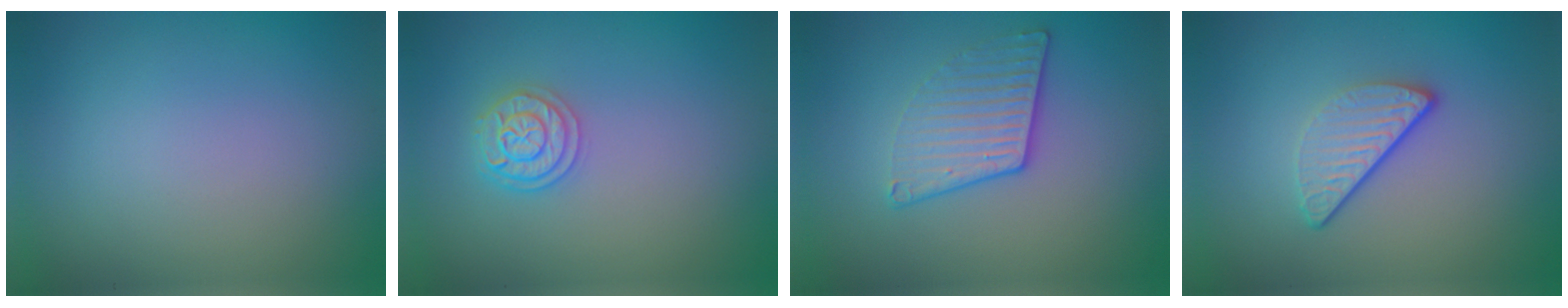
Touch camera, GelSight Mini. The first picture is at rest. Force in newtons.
{"total": 2.4, "press": 2.4, "slide": 0.4}
{"total": 3.1, "press": 2.7, "slide": 1.5}
{"total": 3.0, "press": 2.3, "slide": 1.9}